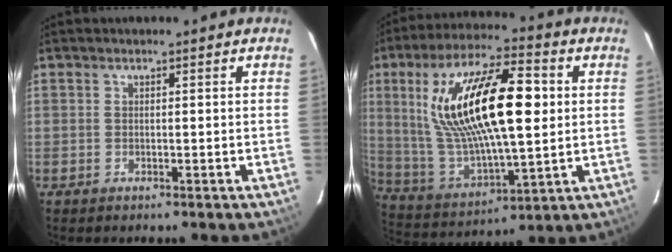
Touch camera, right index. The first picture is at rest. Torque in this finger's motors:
{"motor_torque": [2.14, 0.00, 1.05, 0.21]}